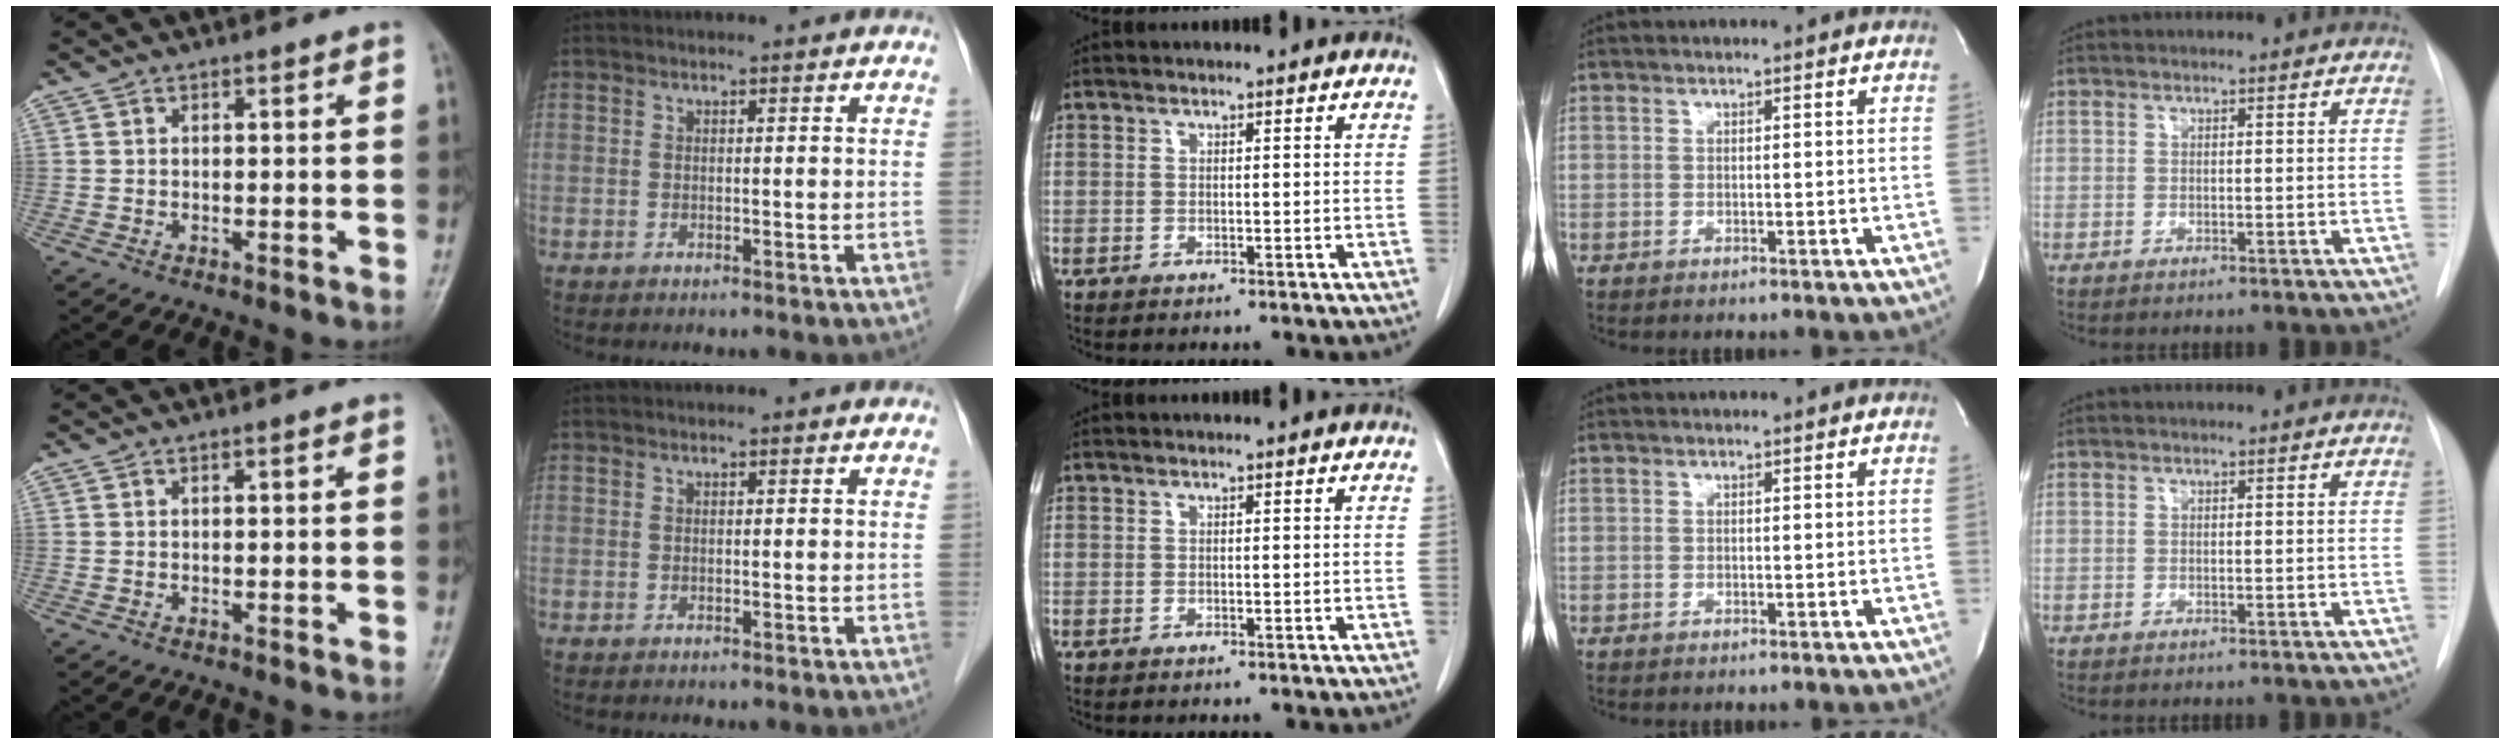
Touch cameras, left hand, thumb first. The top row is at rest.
{}